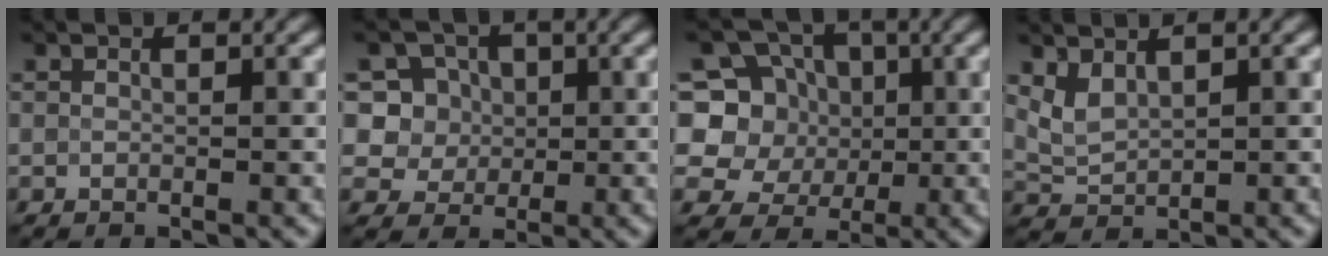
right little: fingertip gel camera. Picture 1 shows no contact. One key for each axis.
{"total": 7.5, "fx": 1.6, "fy": 7.2, "fz": 1.6, "tx": -0.034, "ty": 0.024, "tz": 0.032}
{"total": 5.5, "fx": 0.8, "fy": 5.1, "fz": 2.1, "tx": -0.025, "ty": -0.002, "tz": -0.001}
{"total": 2.7, "fx": 1.5, "fy": 1.4, "fz": 1.7, "tx": -0.036, "ty": 0.000, "tz": 0.035}